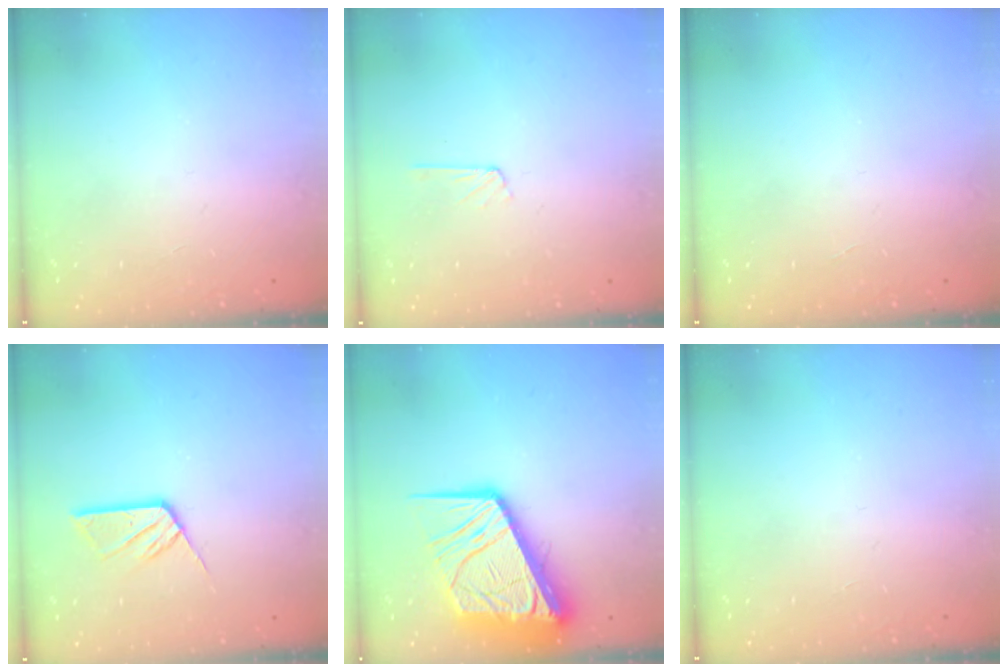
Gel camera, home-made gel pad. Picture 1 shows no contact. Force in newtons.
{"total": 2.9, "press": 2.9, "slide": 0.3}
{"total": 0.0}
{"total": 10.1, "press": 10.0, "slide": 0.8}
{"total": 21.9, "press": 21.8, "slide": 2.9}
{"total": 0.0}